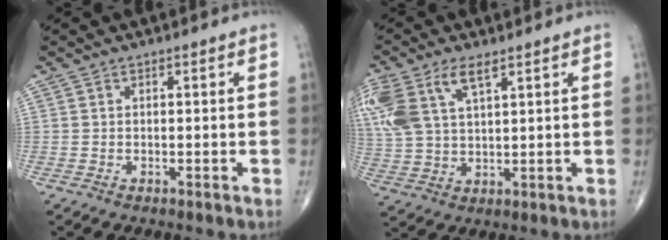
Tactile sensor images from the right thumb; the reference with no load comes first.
{"total": 13.7, "force": [6.2, 6.7, 10.2], "torque": [-0.247, 0.002, 0.125]}